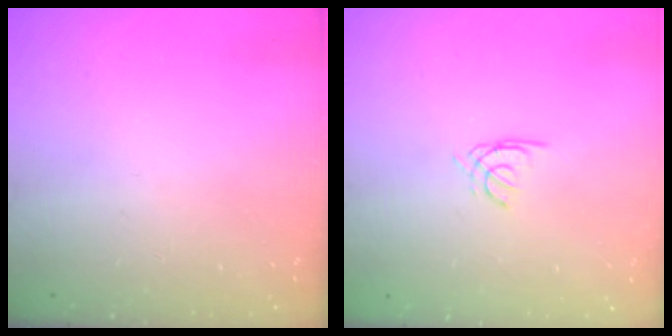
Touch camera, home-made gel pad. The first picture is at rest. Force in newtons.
{"total": 1.5, "press": 1.4, "slide": 0.4}